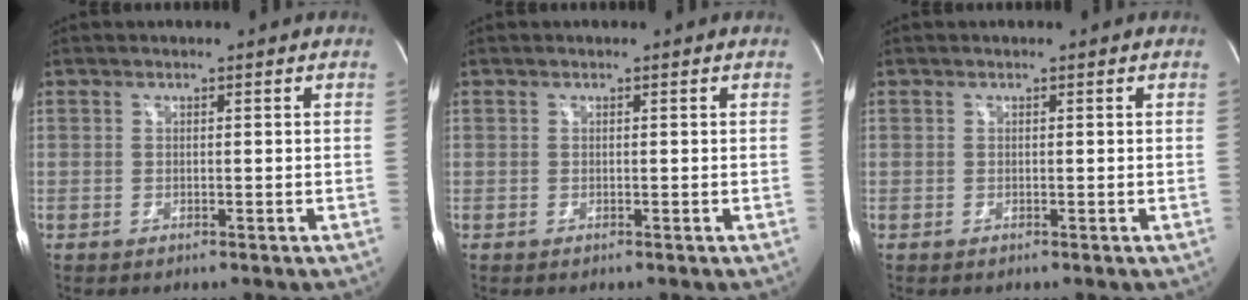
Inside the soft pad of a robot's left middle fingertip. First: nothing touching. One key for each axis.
{"total": 0.0}
{"total": 0.0}